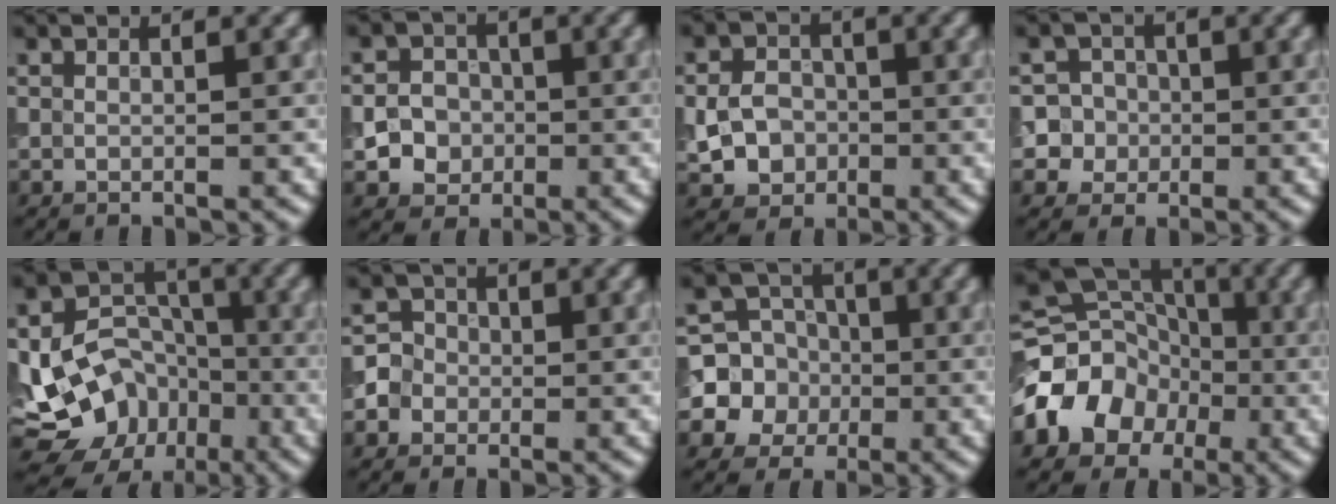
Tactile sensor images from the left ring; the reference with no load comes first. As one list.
[{"total": 4.1, "force": [-1.0, 3.8, 1.3], "torque": [0.008, 0.005, -0.032]}, {"total": 4.1, "force": [-0.8, 3.4, 2.0], "torque": [-0.034, 0.000, -0.019]}, {"total": 6.5, "force": [-0.4, 6.2, 1.6], "torque": [-0.012, 0.028, -0.029]}, {"total": 12.2, "force": [-4.9, 9.6, 5.7], "torque": [-0.071, -0.010, -0.086]}, {"total": 4.0, "force": [-1.0, 3.8, 0.9], "torque": [0.010, 0.012, -0.038]}, {"total": 7.6, "force": [-1.2, 7.3, 1.8], "torque": [-0.027, 0.016, -0.049]}, {"total": 9.1, "force": [-2.7, 7.7, 4.0], "torque": [-0.063, 0.005, -0.068]}]